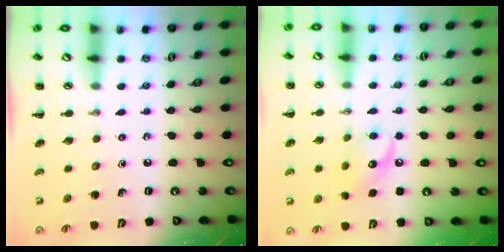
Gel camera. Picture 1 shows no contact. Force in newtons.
{"total": 9.6, "press": 9.6, "slide": 0.4}